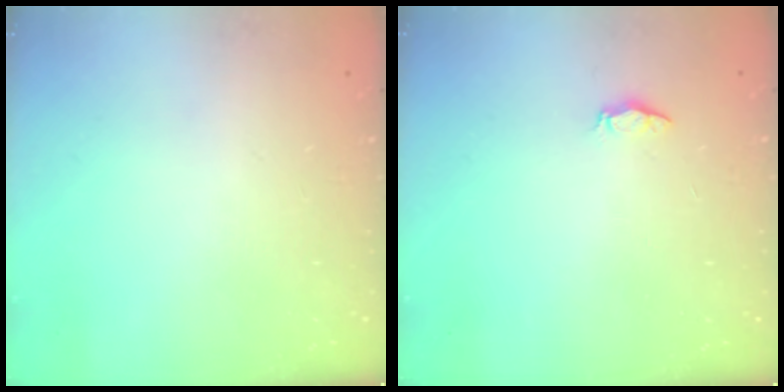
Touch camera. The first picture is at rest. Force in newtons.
{"total": 2.5, "press": 2.5, "slide": 0.3}